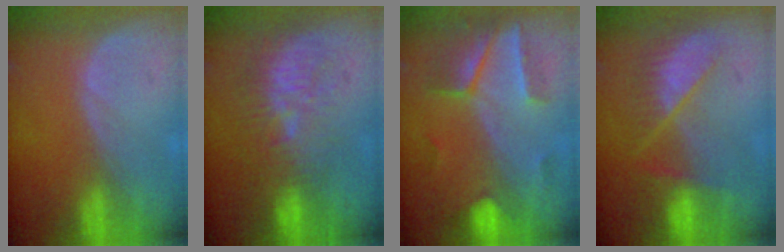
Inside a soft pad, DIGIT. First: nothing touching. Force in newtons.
{"total": 9.7, "press": 8.9, "slide": 3.8}
{"total": 6.6, "press": 6.4, "slide": 1.6}
{"total": 7.2, "press": 6.9, "slide": 2.0}